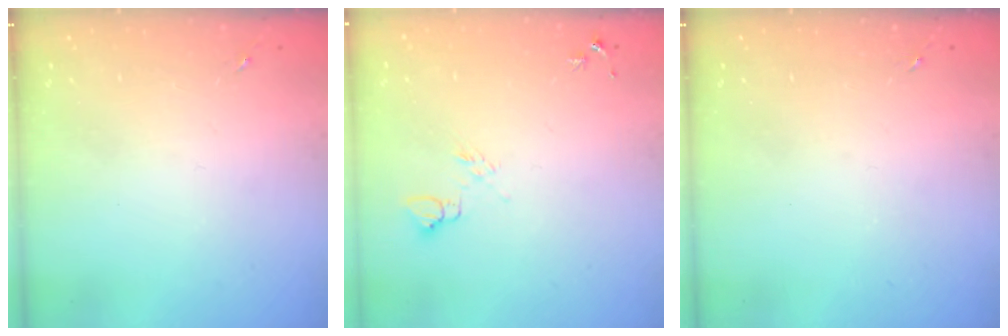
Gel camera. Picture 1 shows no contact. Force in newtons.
{"total": 6.6, "press": 6.5, "slide": 0.8}
{"total": 0.0}